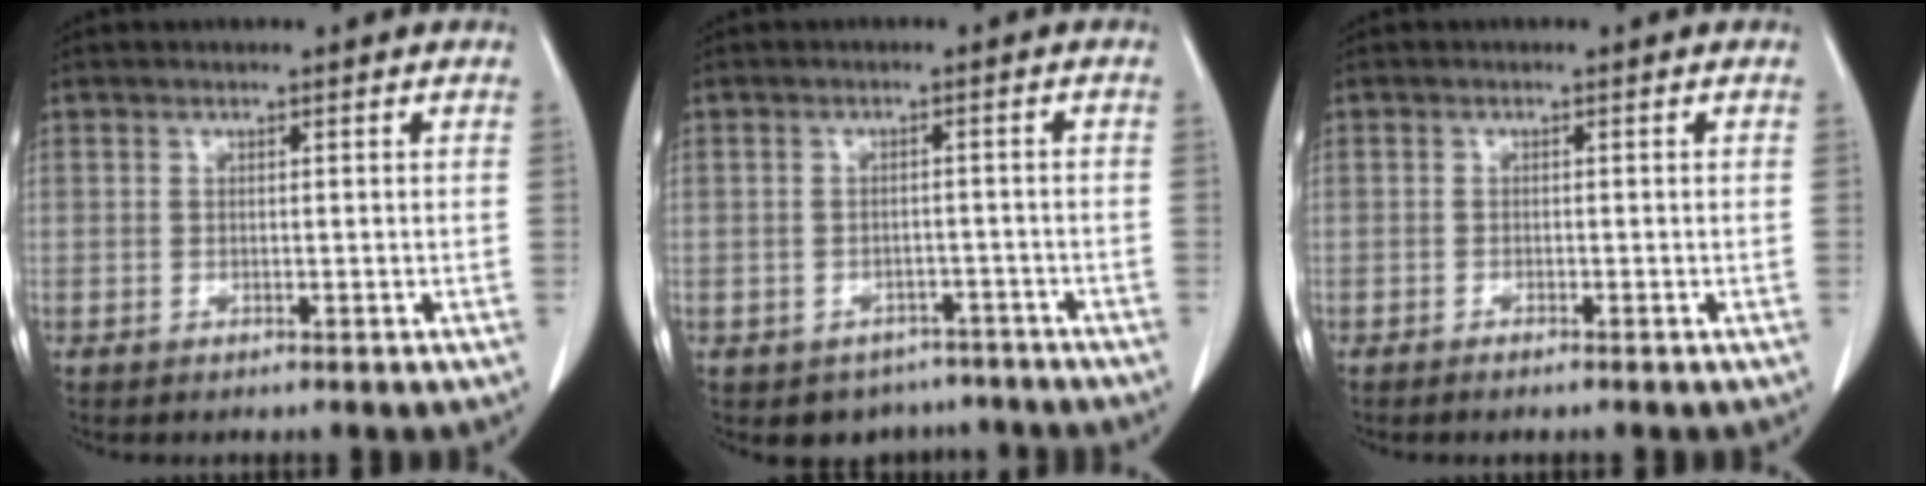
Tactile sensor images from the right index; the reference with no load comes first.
{"total": 5.8, "force": [-4.3, 3.8, 0.0], "torque": [0.020, 0.021, -0.055]}
{"total": 0.7, "force": [-0.6, 0.1, 0.3], "torque": [-0.009, 0.000, -0.011]}